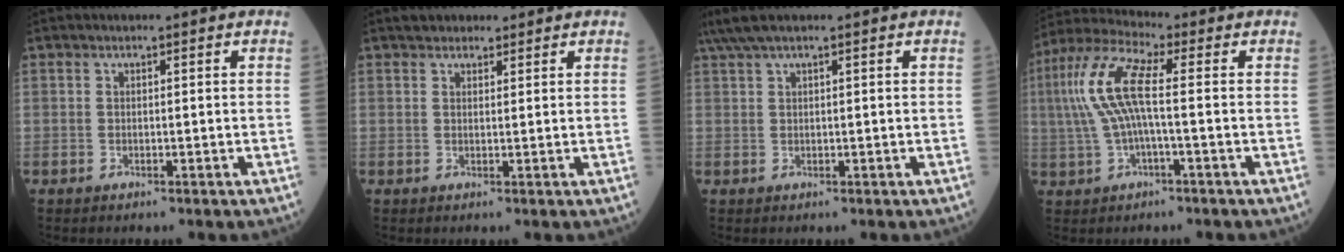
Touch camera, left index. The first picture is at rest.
{"total": 3.0, "force": [2.5, 1.5, 0.9], "torque": [-0.012, 0.017, 0.035]}
{"total": 4.0, "force": [3.0, 0.1, 2.7], "torque": [-0.063, 0.033, 0.063]}
{"total": 9.5, "force": [0.4, 1.6, 9.4], "torque": [-0.216, 0.029, 0.003]}